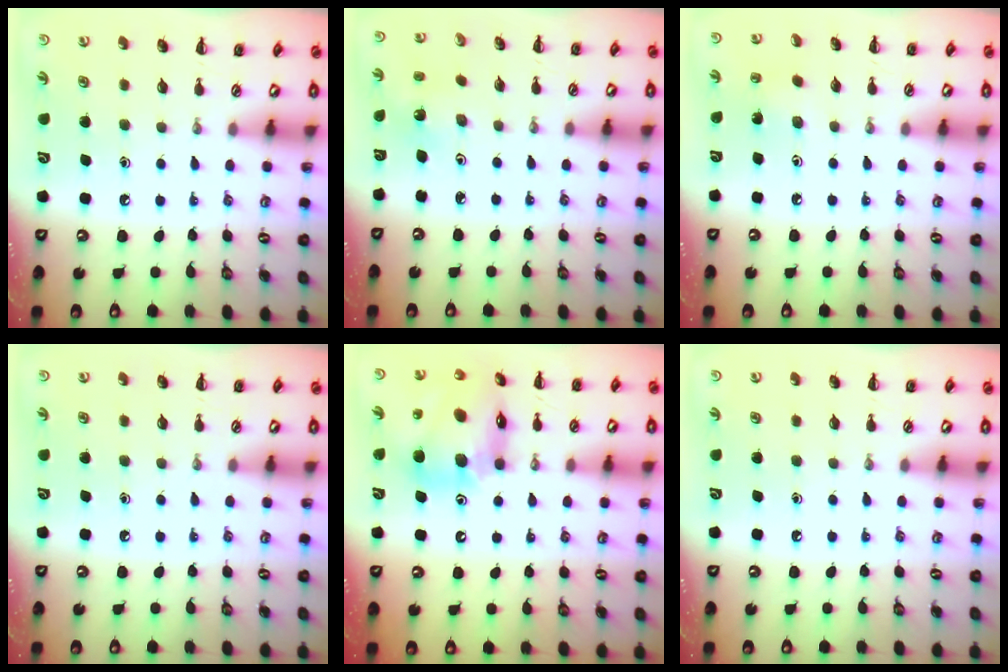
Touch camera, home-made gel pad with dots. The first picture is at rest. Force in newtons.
{"total": 2.0, "press": 1.9, "slide": 0.7}
{"total": 2.0, "press": 1.8, "slide": 0.7}
{"total": 0.0}
{"total": 14.8, "press": 14.2, "slide": 4.2}
{"total": 0.0}